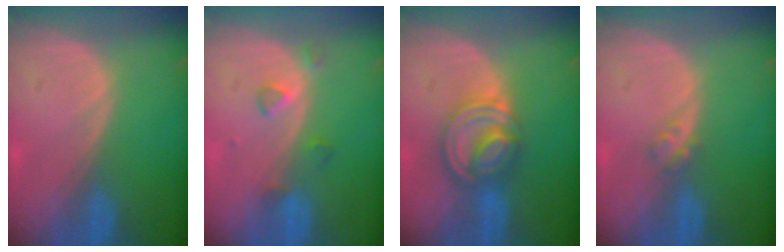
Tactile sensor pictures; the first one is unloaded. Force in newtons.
{"total": 3.0, "press": 2.8, "slide": 0.9}
{"total": 8.1, "press": 6.9, "slide": 4.3}
{"total": 1.8, "press": 1.5, "slide": 0.9}